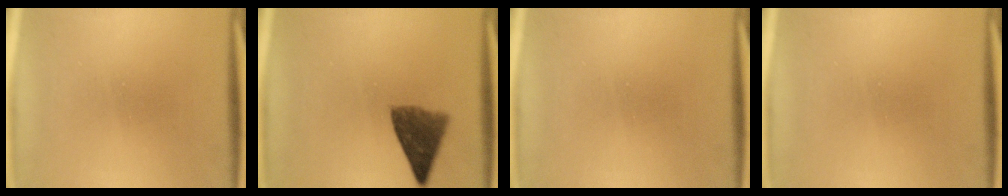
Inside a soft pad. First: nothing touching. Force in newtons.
{"total": 7.2}
{"total": 0.0}
{"total": 0.0}